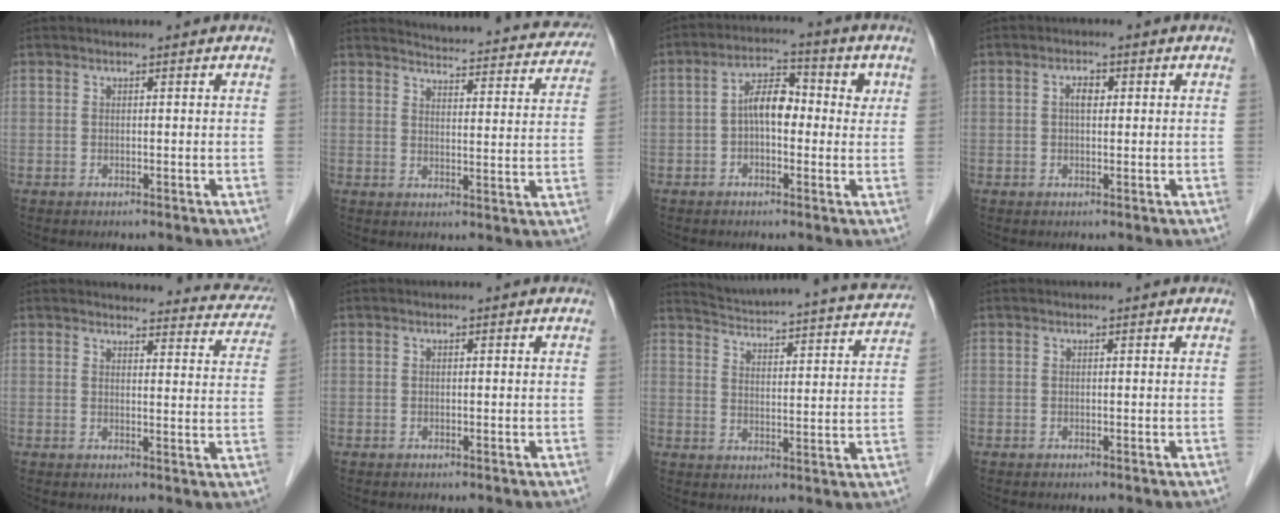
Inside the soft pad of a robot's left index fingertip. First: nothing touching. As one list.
[{"total": 20.1, "force": [19.3, 3.2, 4.7], "torque": [-0.053, -0.045, 0.216]}, {"total": 7.4, "force": [0.5, 3.8, 6.3], "torque": [-0.102, 0.039, 0.000]}, {"total": 2.0, "force": [0.4, 1.0, 1.7], "torque": [-0.034, 0.007, 0.006]}, {"total": 15.6, "force": [15.0, 3.6, 2.5], "torque": [0.010, -0.043, 0.139]}, {"total": 0.0}, {"total": 21.7, "force": [20.6, 1.9, 6.4], "torque": [-0.101, -0.037, 0.259]}, {"total": 0.0}]